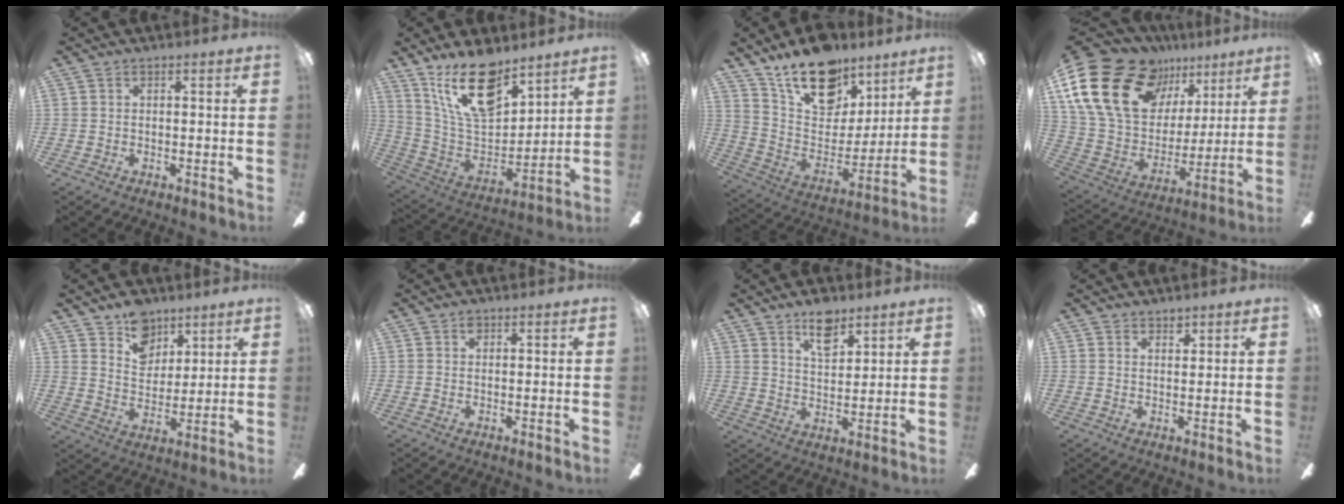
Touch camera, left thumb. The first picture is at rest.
{"total": 20.2, "force": [13.5, 9.3, 11.8], "torque": [-0.221, -0.073, 0.239]}
{"total": 19.7, "force": [14.2, 10.6, 8.5], "torque": [-0.145, -0.090, 0.257]}
{"total": 24.8, "force": [14.0, 15.3, 13.6], "torque": [-0.281, -0.071, 0.269]}
{"total": 10.7, "force": [7.3, 7.2, 3.2], "torque": [-0.037, -0.037, 0.134]}
{"total": 1.2, "force": [0.6, 0.7, 0.7], "torque": [-0.008, 0.001, 0.009]}
{"total": 8.8, "force": [6.0, 4.2, 4.8], "torque": [-0.069, -0.025, 0.104]}
{"total": 2.1, "force": [1.8, 0.9, 0.6], "torque": [0.002, -0.007, 0.030]}